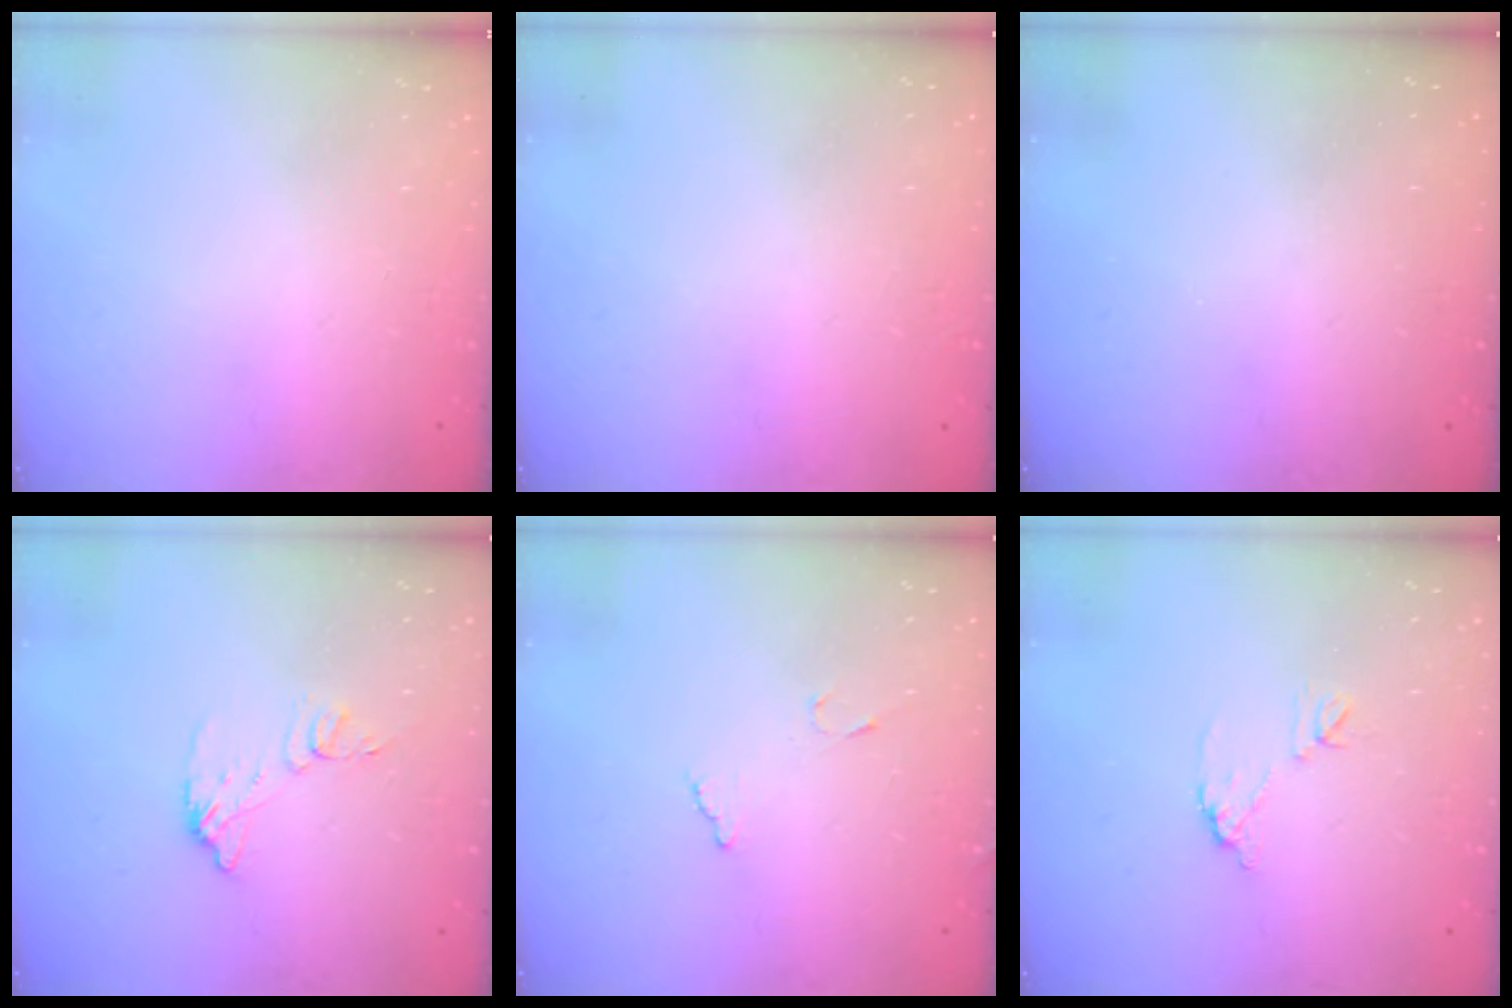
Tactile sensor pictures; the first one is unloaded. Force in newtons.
{"total": 4.7, "press": 4.7, "slide": 0.3}
{"total": 2.9, "press": 2.8, "slide": 0.8}
{"total": 8.1, "press": 8.1, "slide": 0.1}
{"total": 6.3, "press": 6.3, "slide": 0.4}
{"total": 6.5, "press": 6.4, "slide": 0.5}